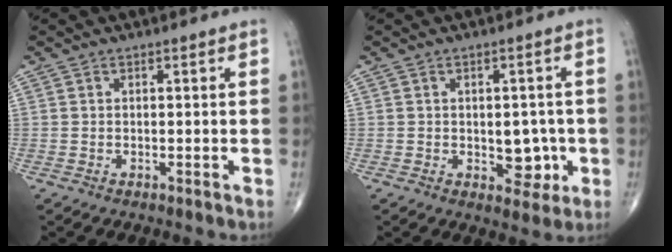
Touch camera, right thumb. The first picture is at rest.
{"total": 5.9, "force": [-1.0, 3.8, 4.4], "torque": [-0.020, -0.001, -0.006]}